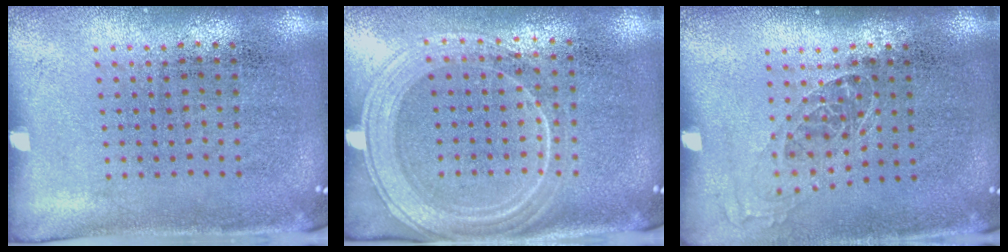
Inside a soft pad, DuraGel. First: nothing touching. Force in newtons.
{"total": 2.0, "press": 1.9, "slide": 0.7}
{"total": 1.0, "press": 0.9, "slide": 0.5}